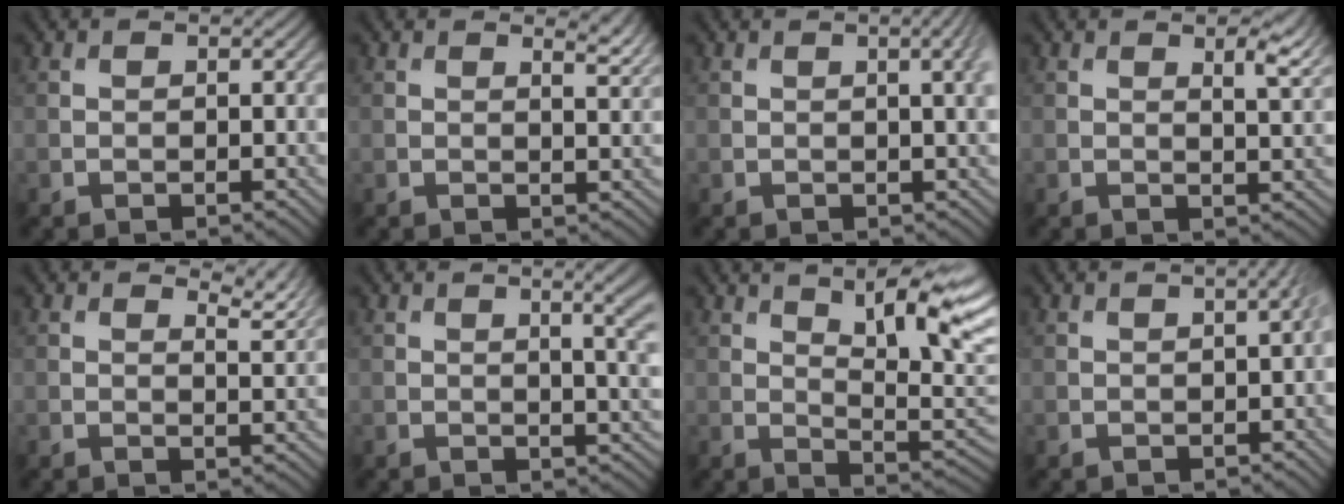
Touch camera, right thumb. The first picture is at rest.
{"total": 2.3, "force": [1.6, 0.5, 1.6], "torque": [-0.023, -0.007, 0.024]}
{"total": 3.3, "force": [0.7, 0.7, 3.1], "torque": [-0.037, 0.009, 0.009]}
{"total": 3.4, "force": [1.9, 0.8, 2.6], "torque": [-0.048, -0.004, 0.035]}
{"total": 3.0, "force": [2.4, 0.7, 1.6], "torque": [-0.022, -0.009, 0.039]}
{"total": 5.7, "force": [1.4, 1.7, 5.3], "torque": [-0.056, 0.014, 0.015]}
{"total": 12.0, "force": [5.4, 3.0, 10.3], "torque": [-0.166, 0.003, 0.087]}
{"total": 2.3, "force": [0.2, 0.6, 2.2], "torque": [-0.024, 0.009, 0.004]}